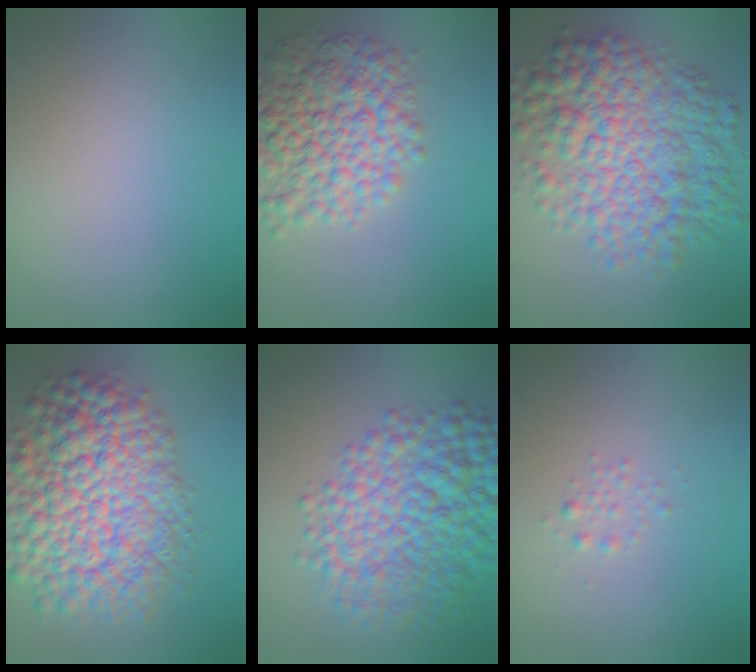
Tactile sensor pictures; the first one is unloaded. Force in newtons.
{"total": 8.2, "press": 8.2, "slide": 0.3}
{"total": 10.0, "press": 10.0, "slide": 0.1}
{"total": 12.2, "press": 12.2, "slide": 0.5}
{"total": 9.5, "press": 9.5, "slide": 0.2}
{"total": 0.9, "press": 0.9, "slide": 0.0}